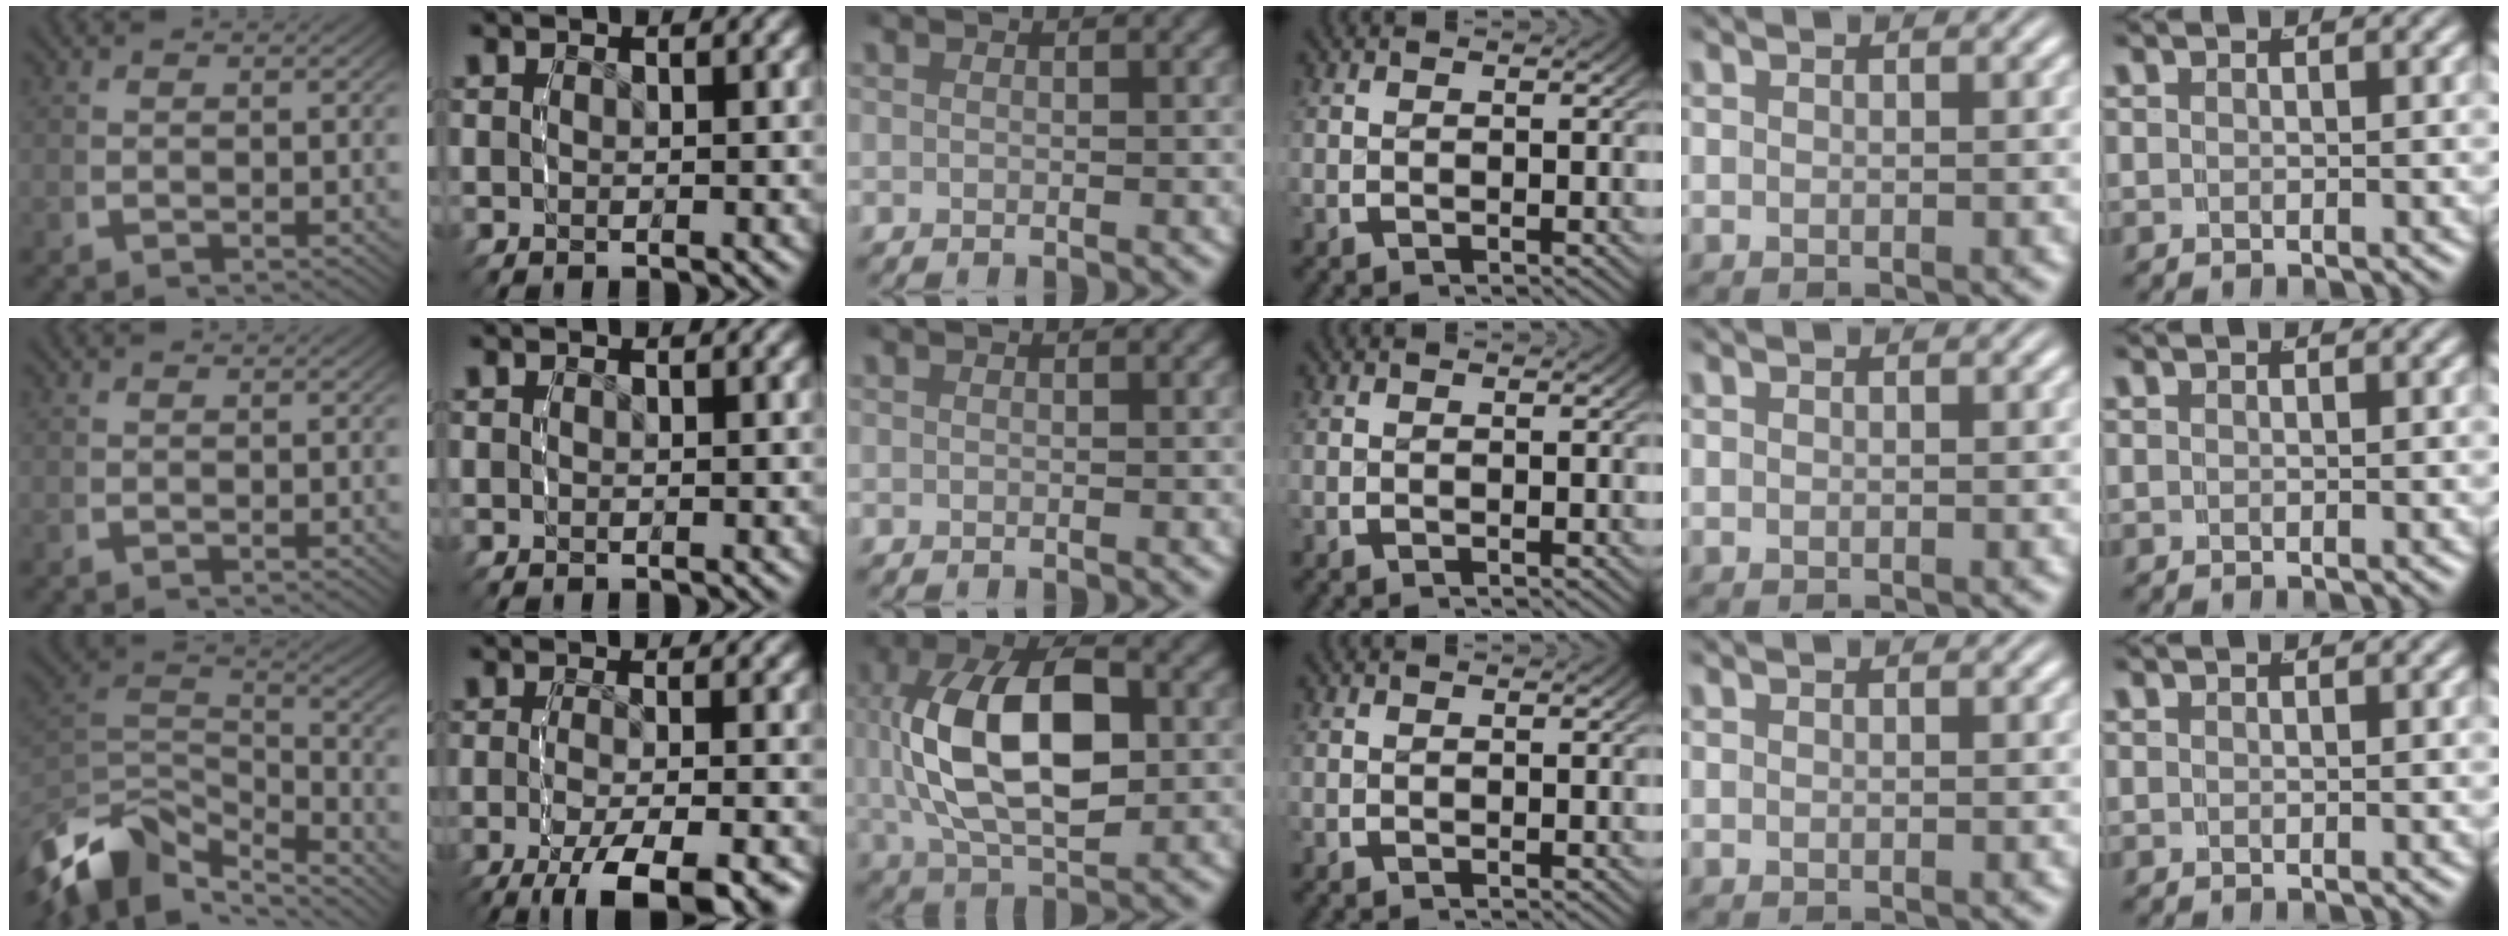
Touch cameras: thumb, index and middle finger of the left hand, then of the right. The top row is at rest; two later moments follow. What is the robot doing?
{"motion": "grasp_and_lifting", "object": "bottle cap"}